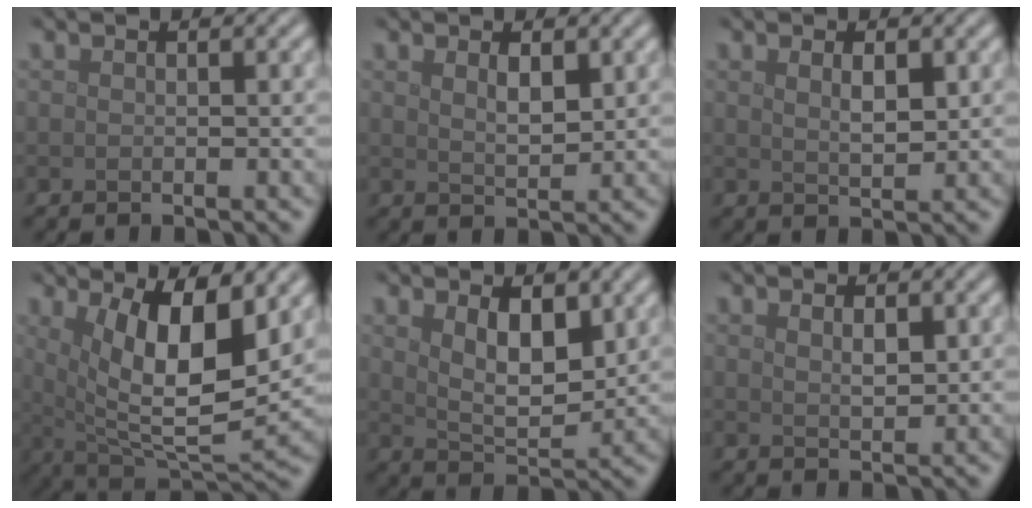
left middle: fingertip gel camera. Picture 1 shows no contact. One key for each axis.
{"total": 1.9, "fx": 1.0, "fy": 0.6, "fz": 1.4, "tx": -0.027, "ty": -0.004, "tz": 0.021}
{"total": 1.9, "fx": 0.9, "fy": 0.7, "fz": 1.6, "tx": -0.029, "ty": -0.004, "tz": 0.018}
{"total": 9.3, "fx": 2.6, "fy": 3.3, "fz": 8.4, "tx": -0.144, "ty": -0.016, "tz": 0.050}
{"total": 4.4, "fx": 1.8, "fy": 2.0, "fz": 3.4, "tx": -0.065, "ty": -0.008, "tz": 0.035}
{"total": 1.4, "fx": 0.7, "fy": 0.6, "fz": 1.1, "tx": -0.021, "ty": -0.003, "tz": 0.015}